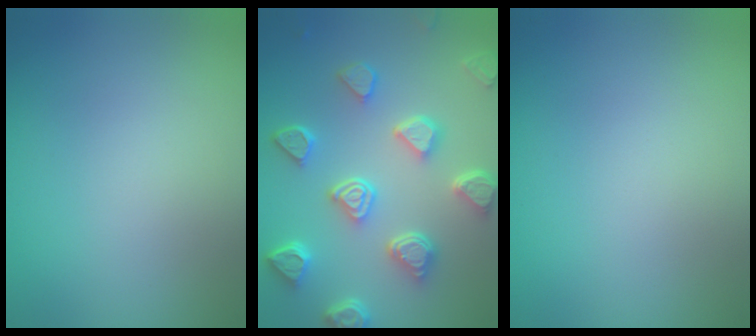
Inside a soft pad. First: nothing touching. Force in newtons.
{"total": 6.6, "press": 5.3, "slide": 3.9}
{"total": 0.0}